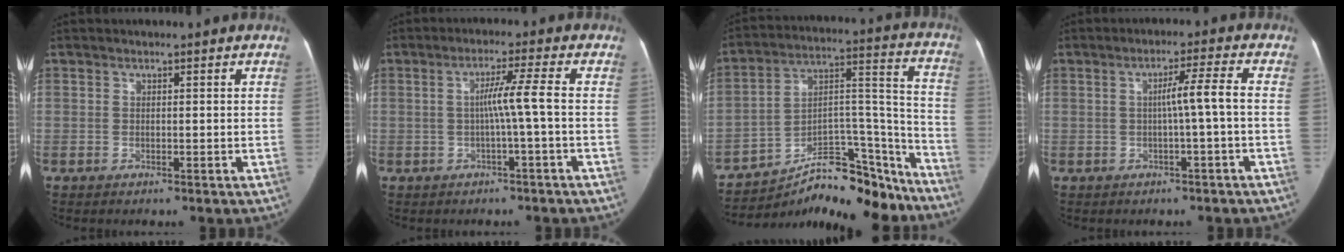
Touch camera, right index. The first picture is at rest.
{"total": 4.8, "force": [-0.7, -1.2, 4.6], "torque": [-0.079, 0.011, -0.009]}
{"total": 20.6, "force": [-17.6, 6.4, 8.5], "torque": [-0.110, 0.059, -0.270]}
{"total": 4.5, "force": [-0.5, -0.8, 4.4], "torque": [-0.070, 0.011, -0.008]}